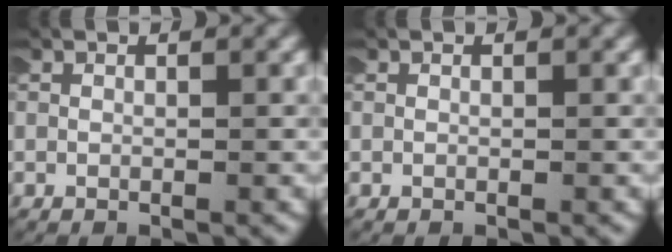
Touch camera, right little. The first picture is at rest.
{"total": 0.0}